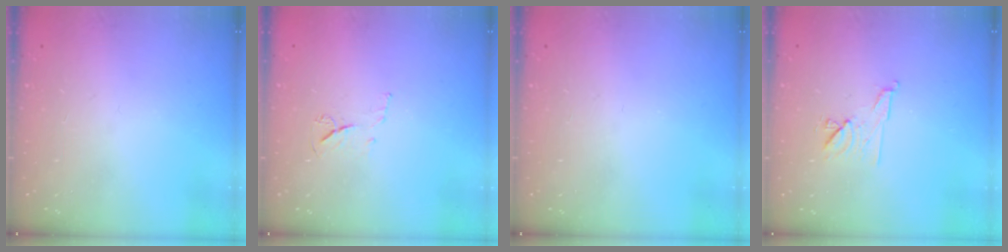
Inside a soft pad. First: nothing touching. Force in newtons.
{"total": 4.7, "press": 4.6, "slide": 0.8}
{"total": 0.0}
{"total": 7.5, "press": 7.4, "slide": 1.3}